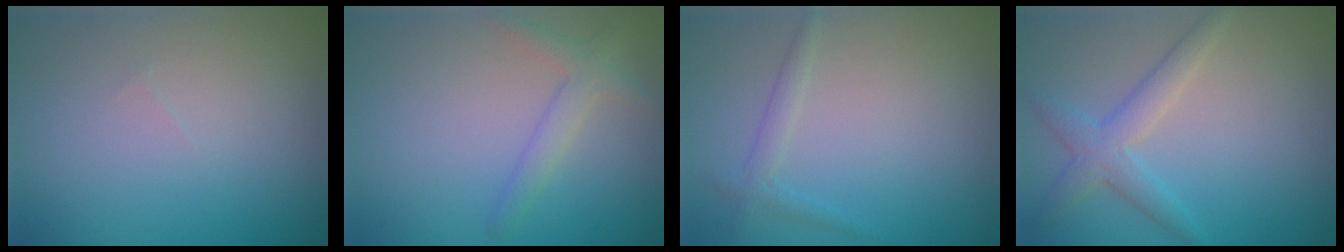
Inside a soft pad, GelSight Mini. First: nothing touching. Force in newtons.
{"total": 2.0, "press": 2.0, "slide": 0.1}
{"total": 1.4, "press": 1.4, "slide": 0.0}
{"total": 2.9, "press": 2.9, "slide": 0.2}